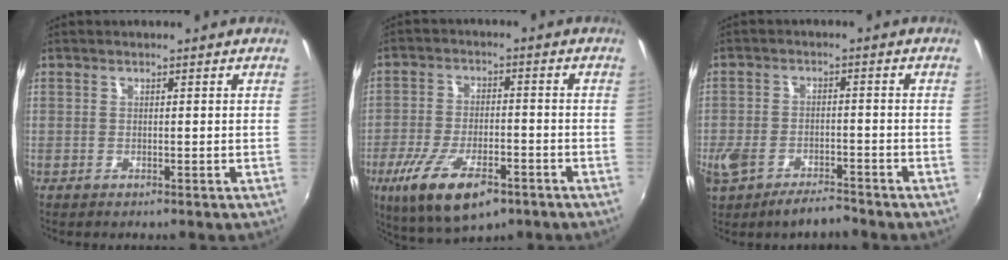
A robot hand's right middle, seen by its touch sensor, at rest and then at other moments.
{"total": 13.8, "force": [-7.6, 5.2, 10.2], "torque": [-0.211, -0.036, -0.130]}
{"total": 7.9, "force": [-5.7, 3.5, 4.2], "torque": [-0.112, -0.015, -0.105]}